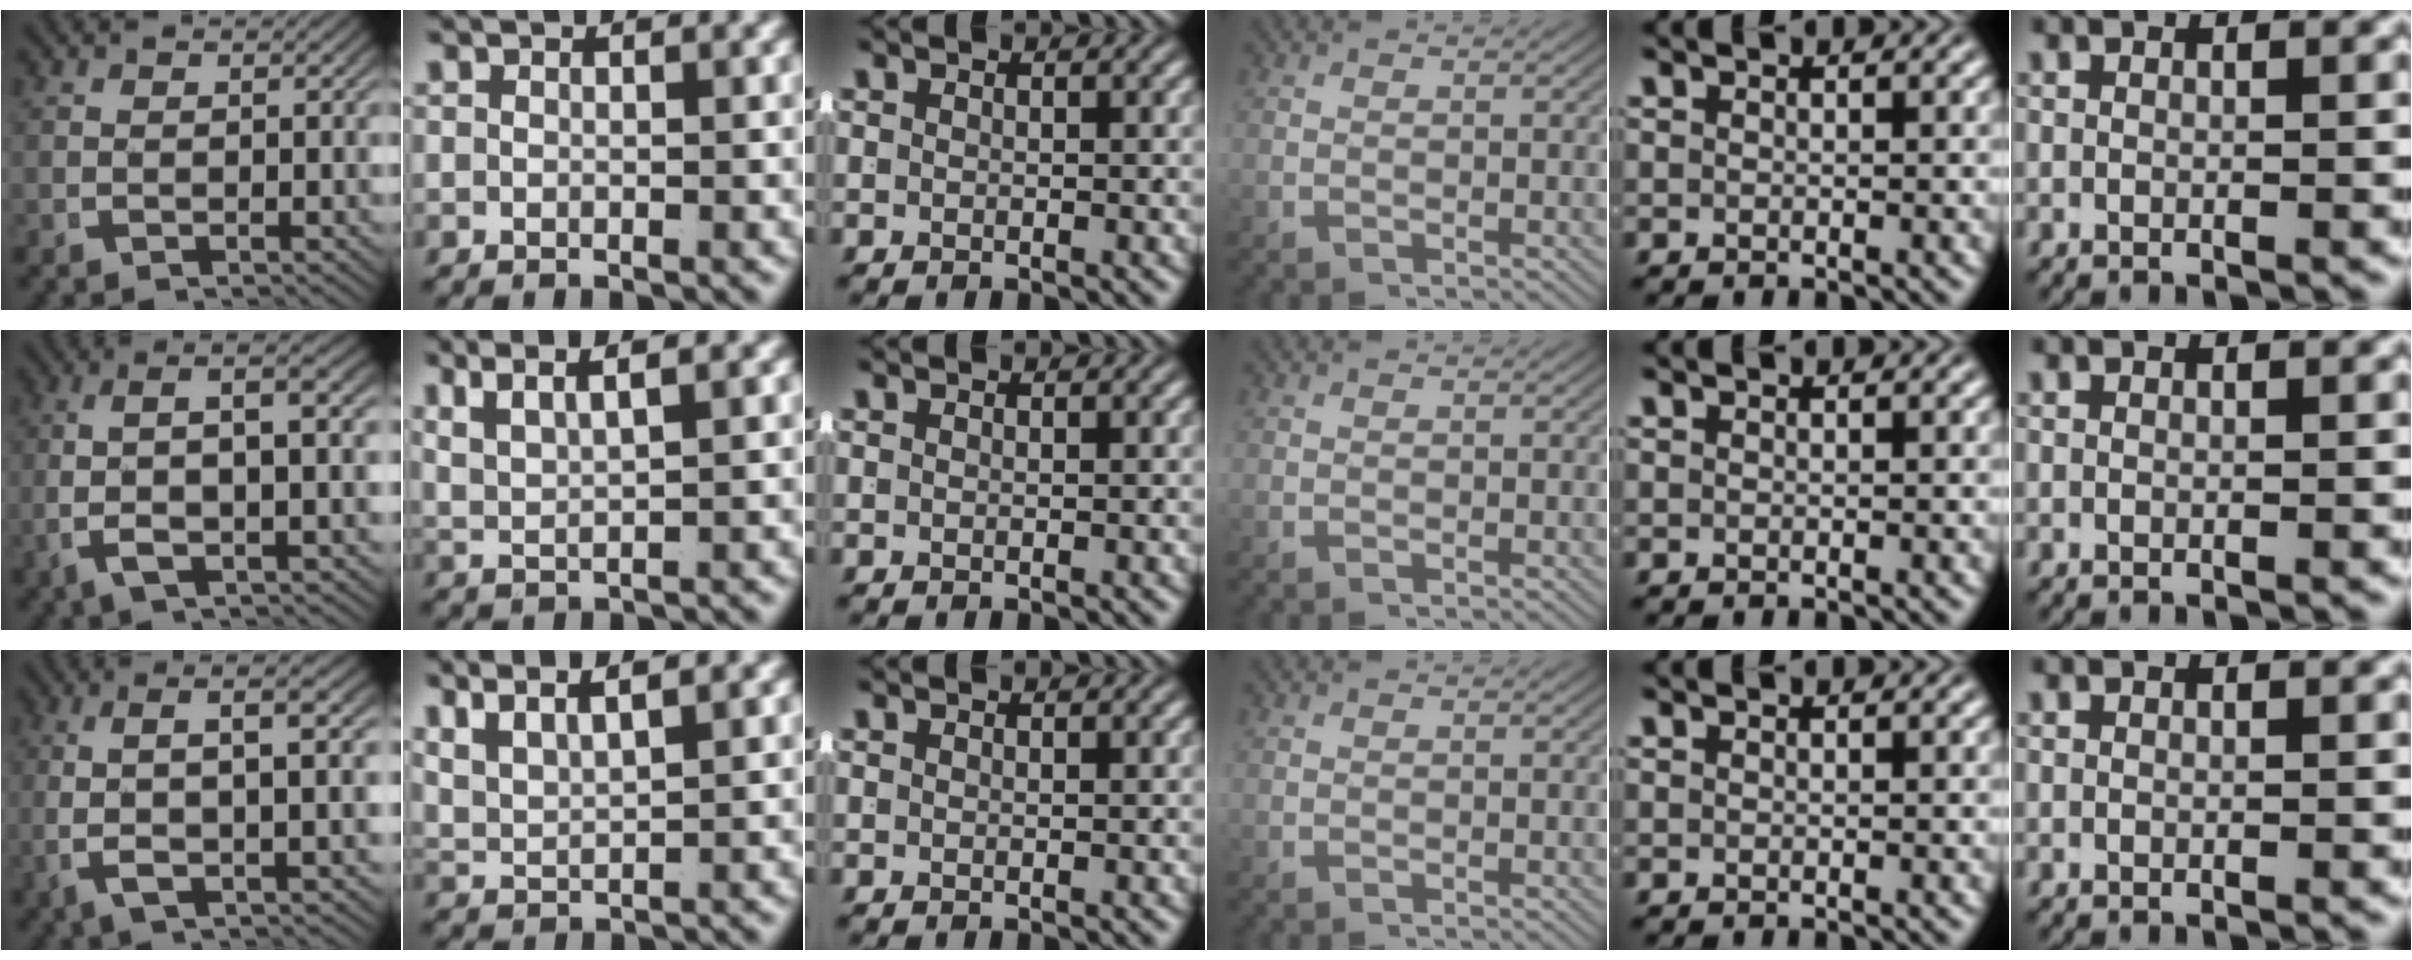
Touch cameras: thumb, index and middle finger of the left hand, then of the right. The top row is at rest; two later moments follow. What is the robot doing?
{"motion": "lift_and_place", "object": "jacket"}